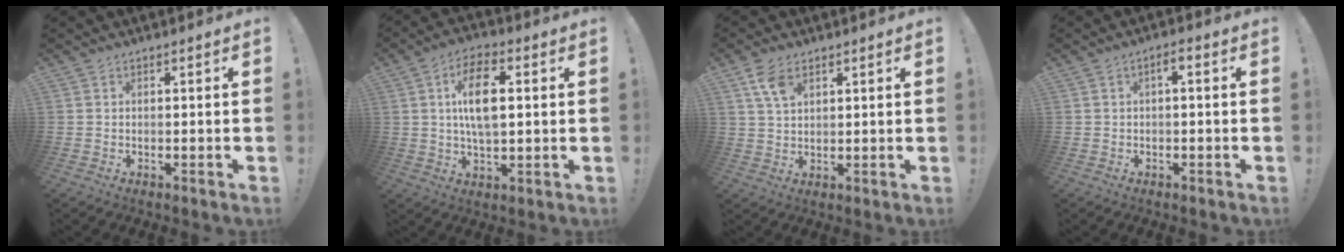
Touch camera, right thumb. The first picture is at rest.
{"total": 12.3, "force": [2.4, 6.2, 10.4], "torque": [-0.180, 0.006, 0.039]}
{"total": 6.4, "force": [3.6, 3.4, 4.1], "torque": [-0.069, -0.012, 0.067]}
{"total": 2.2, "force": [-0.8, 0.5, 2.0], "torque": [-0.037, 0.008, -0.015]}